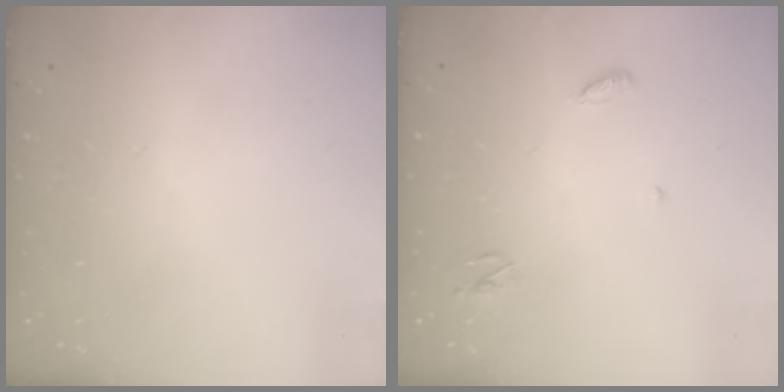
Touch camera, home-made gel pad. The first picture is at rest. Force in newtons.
{"total": 3.5, "press": 3.5, "slide": 0.2}